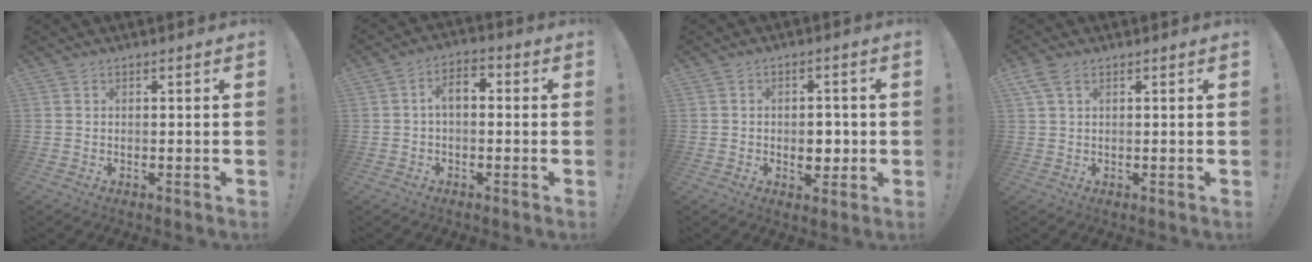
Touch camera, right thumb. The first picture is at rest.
{"total": 5.3, "force": [0.1, 3.0, 4.4], "torque": [-0.078, 0.012, 0.001]}
{"total": 5.6, "force": [-0.8, 4.2, 3.5], "torque": [-0.040, 0.007, -0.013]}
{"total": 3.3, "force": [1.5, 1.6, 2.5], "torque": [-0.059, 0.007, 0.030]}